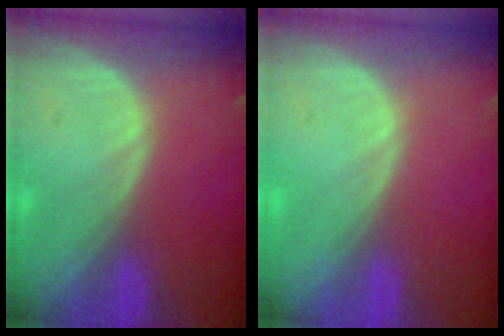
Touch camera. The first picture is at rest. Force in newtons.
{"total": 0.0}